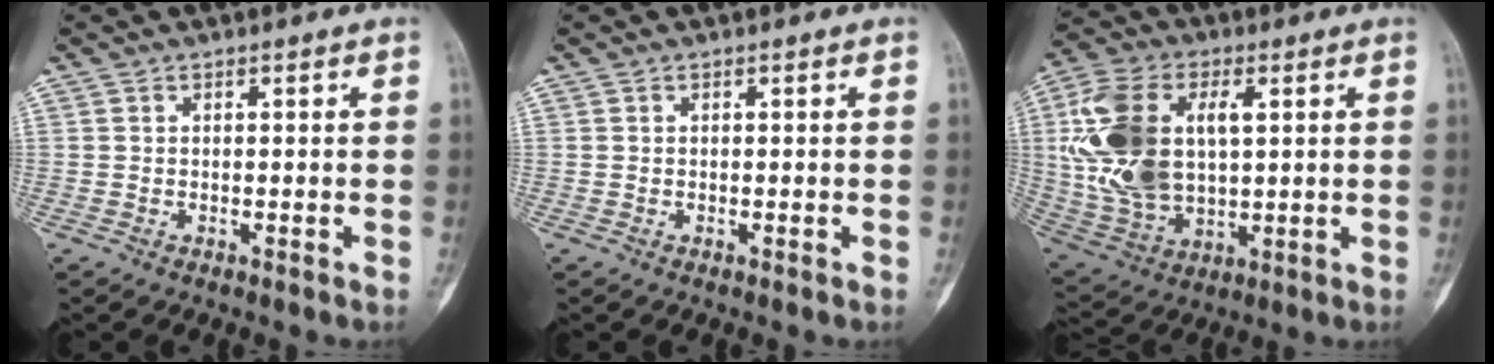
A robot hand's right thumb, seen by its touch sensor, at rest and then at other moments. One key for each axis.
{"total": 0.0}
{"total": 19.6, "fx": 3.5, "fy": 11.8, "fz": 15.3, "tx": -0.306, "ty": -0.002, "tz": 0.072}